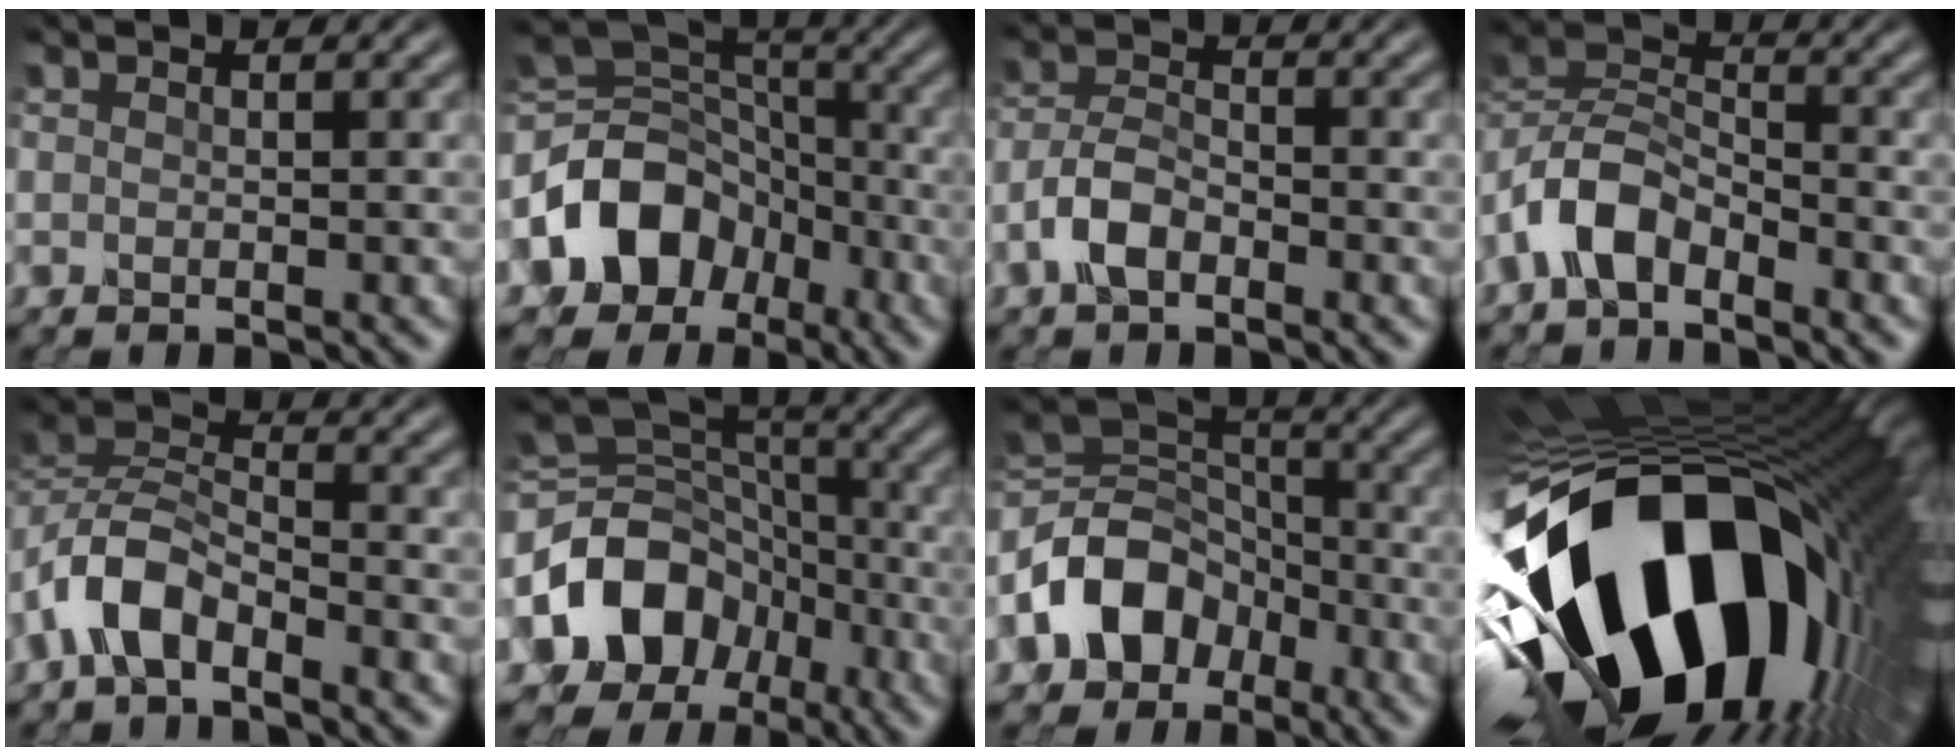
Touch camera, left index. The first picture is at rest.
{"total": 9.3, "force": [-3.5, 7.0, 5.0], "torque": [-0.098, 0.008, -0.067]}
{"total": 3.2, "force": [-2.0, 1.4, 2.1], "torque": [-0.048, 0.012, -0.048]}
{"total": 5.5, "force": [-3.5, 2.7, 3.3], "torque": [-0.072, 0.012, -0.082]}
{"total": 5.1, "force": [-3.4, 2.2, 3.1], "torque": [-0.068, 0.011, -0.078]}
{"total": 11.7, "force": [-3.6, 9.2, 6.2], "torque": [-0.139, -0.002, -0.063]}
{"total": 8.0, "force": [-3.6, 5.9, 4.1], "torque": [-0.067, 0.015, -0.078]}
{"total": 21.6, "force": [-4.6, 12.0, 17.3], "torque": [-0.325, -0.074, -0.061]}